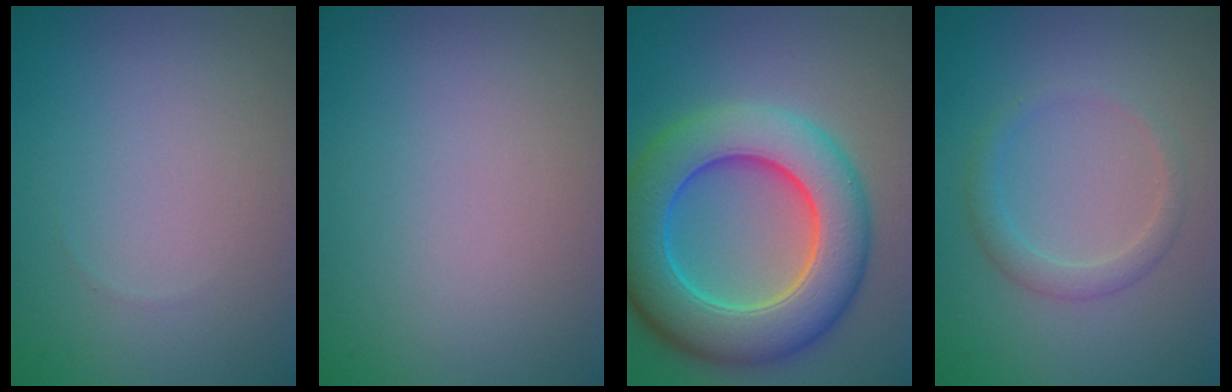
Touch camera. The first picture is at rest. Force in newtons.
{"total": 0.0}
{"total": 10.7, "press": 10.7, "slide": 0.5}
{"total": 1.9, "press": 1.9, "slide": 0.1}